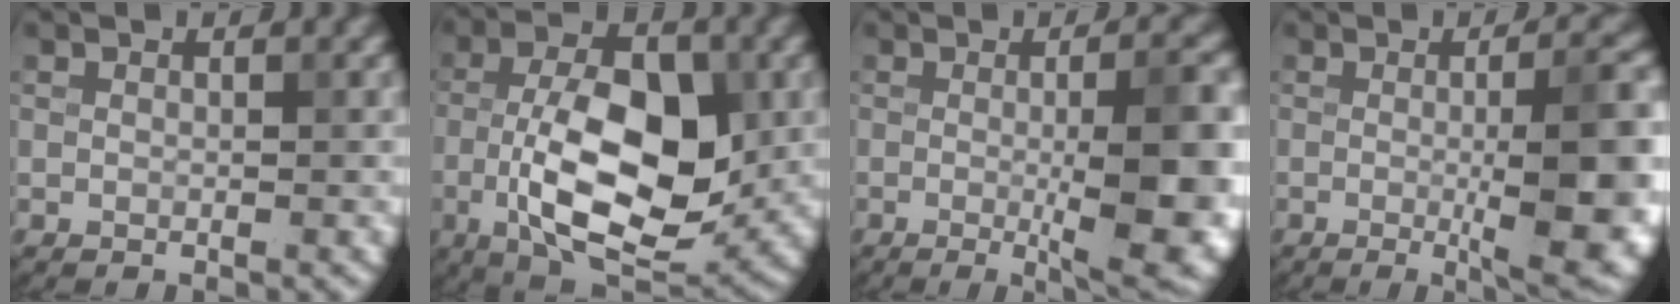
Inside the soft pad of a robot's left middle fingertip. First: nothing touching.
{"total": 11.5, "force": [-1.8, 5.8, 9.8], "torque": [-0.168, -0.002, -0.033]}
{"total": 10.2, "force": [-0.7, 2.6, 9.8], "torque": [-0.124, -0.014, -0.002]}
{"total": 10.5, "force": [-0.7, 2.6, 10.2], "torque": [-0.124, -0.012, -0.003]}